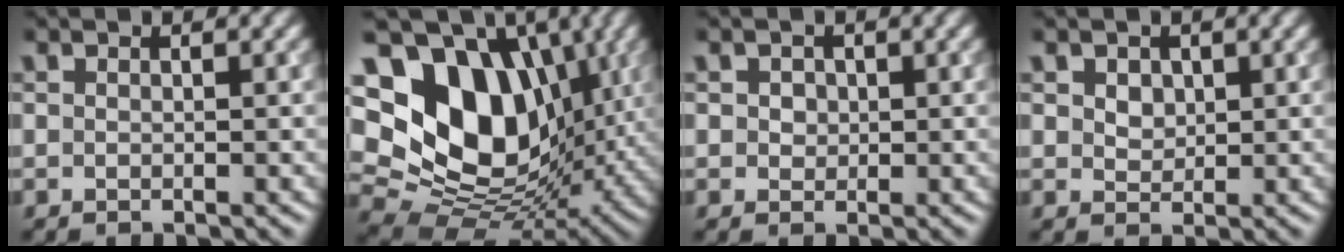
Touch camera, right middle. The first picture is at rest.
{"total": 16.8, "force": [4.1, 11.9, 11.1], "torque": [-0.203, 0.017, 0.074]}
{"total": 1.3, "force": [0.4, 1.1, 0.5], "torque": [-0.006, 0.005, 0.003]}
{"total": 2.0, "force": [0.9, 1.5, 1.0], "torque": [-0.019, 0.008, 0.013]}